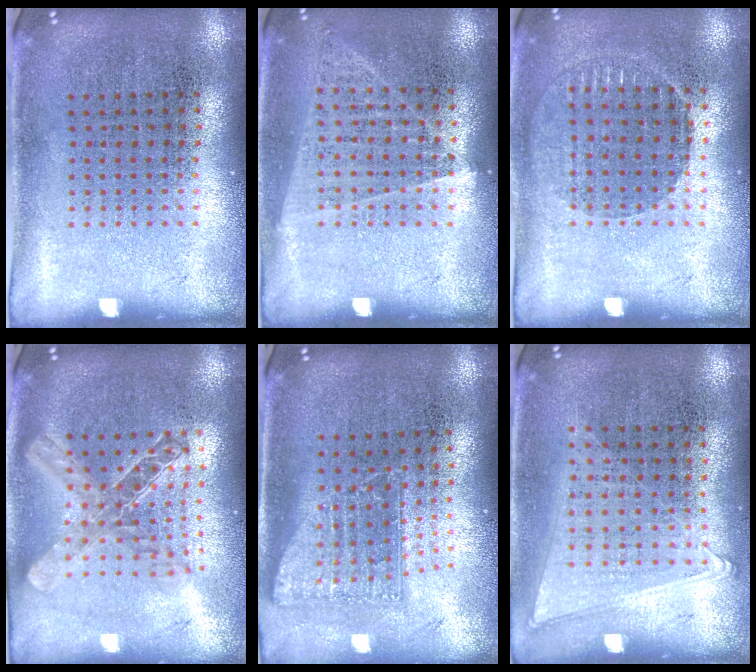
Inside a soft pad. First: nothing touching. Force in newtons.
{"total": 1.0, "press": 1.0, "slide": 0.1}
{"total": 0.9, "press": 0.9, "slide": 0.2}
{"total": 2.0, "press": 1.7, "slide": 1.0}
{"total": 1.8, "press": 1.3, "slide": 1.2}
{"total": 1.0, "press": 0.9, "slide": 0.4}